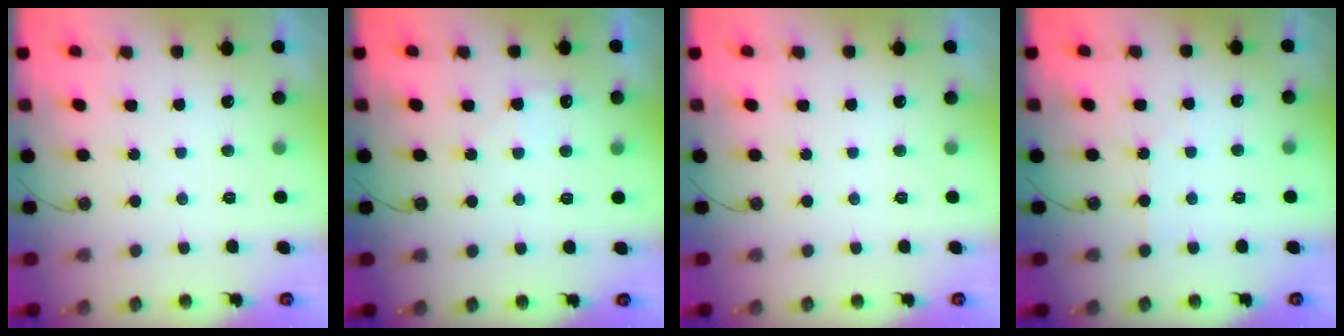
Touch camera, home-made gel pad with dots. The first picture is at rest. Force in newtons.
{"total": 4.6, "press": 4.6, "slide": 0.5}
{"total": 0.0}
{"total": 3.7, "press": 3.7, "slide": 0.5}